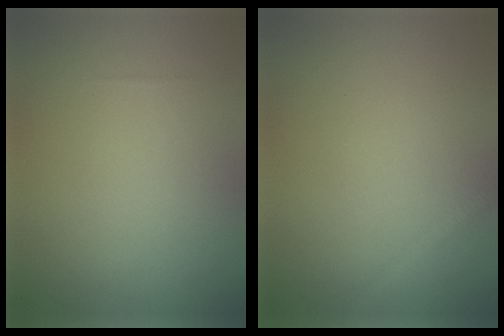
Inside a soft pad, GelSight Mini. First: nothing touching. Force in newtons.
{"total": 1.2, "press": 1.2, "slide": 0.0}